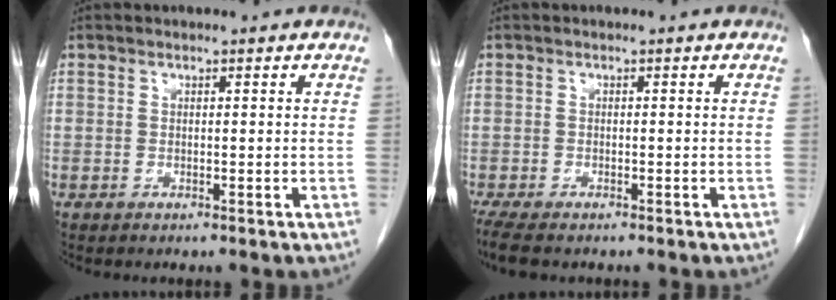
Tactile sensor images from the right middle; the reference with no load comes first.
{"total": 4.9, "force": [-3.9, 1.4, 2.7], "torque": [-0.052, -0.014, -0.061]}